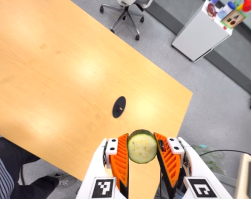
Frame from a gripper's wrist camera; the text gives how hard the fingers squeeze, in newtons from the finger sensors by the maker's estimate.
{"total": 10.5, "left": 9.9, "right": 11.1}